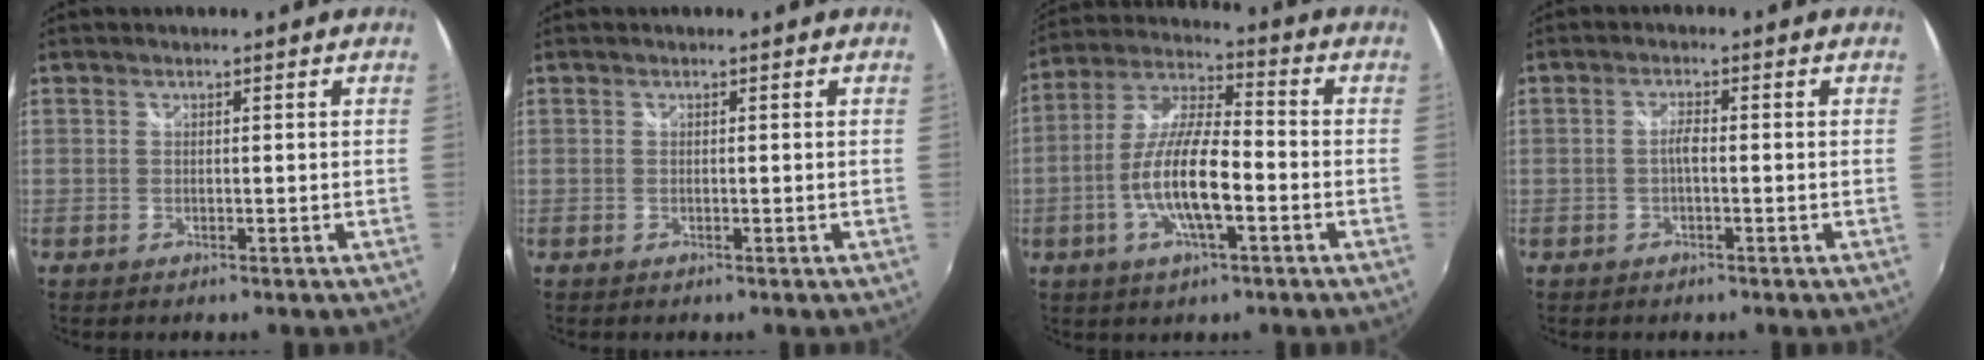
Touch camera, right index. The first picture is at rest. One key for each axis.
{"total": 0.0}
{"total": 12.6, "fx": -4.0, "fy": 3.3, "fz": 11.5, "tx": -0.238, "ty": -0.001, "tz": -0.075}
{"total": 1.8, "fx": -0.5, "fy": 0.3, "fz": 1.7, "tx": -0.034, "ty": 0.005, "tz": -0.011}